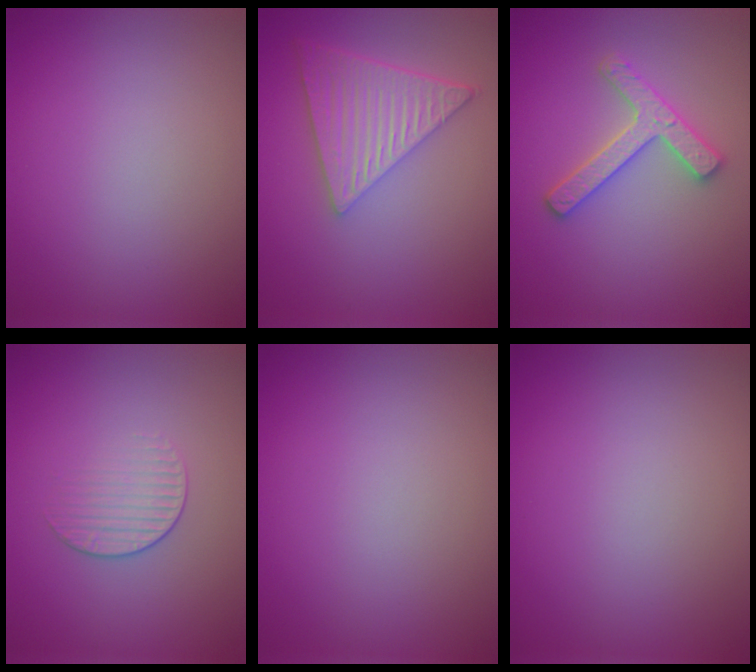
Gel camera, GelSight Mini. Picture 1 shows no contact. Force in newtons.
{"total": 6.8, "press": 4.9, "slide": 4.7}
{"total": 2.8, "press": 2.8, "slide": 0.6}
{"total": 1.7, "press": 1.0, "slide": 1.4}
{"total": 0.0}
{"total": 0.0}